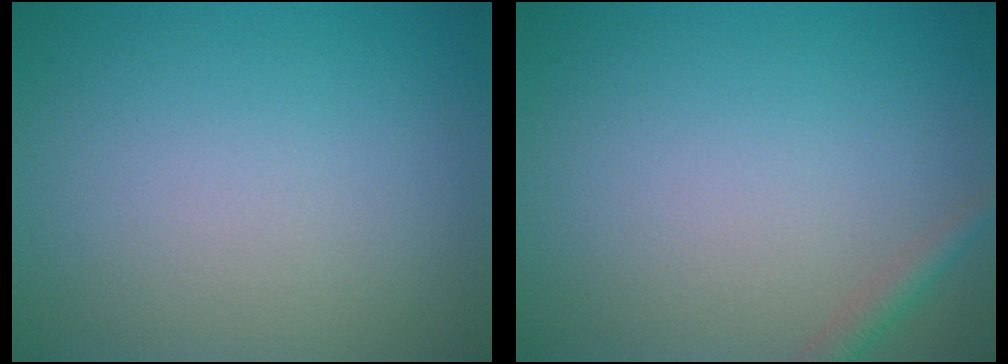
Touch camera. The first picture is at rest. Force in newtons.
{"total": 1.3, "press": 1.3, "slide": 0.1}